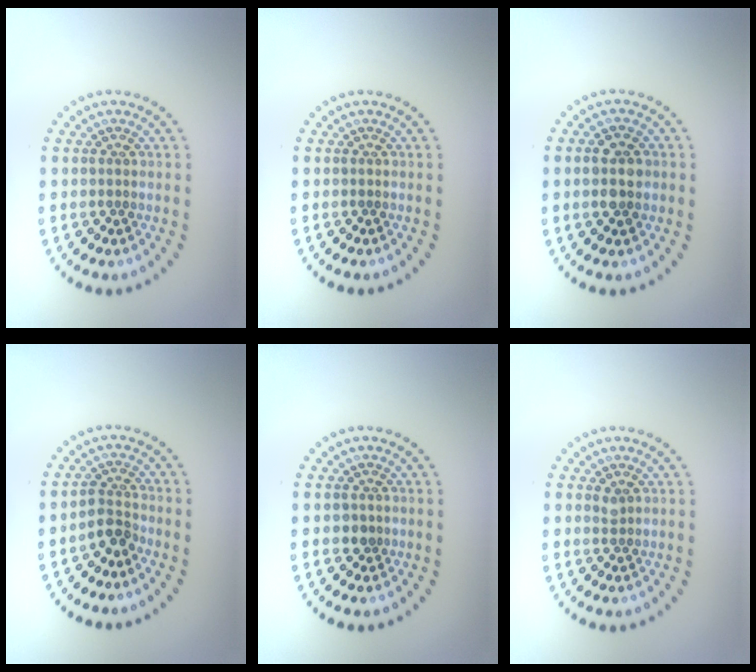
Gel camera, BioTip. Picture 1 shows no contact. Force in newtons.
{"total": 0.0}
{"total": 2.9, "press": 2.9, "slide": 0.2}
{"total": 2.3, "press": 1.8, "slide": 1.4}
{"total": 1.3, "press": 1.1, "slide": 0.7}
{"total": 0.7, "press": 0.5, "slide": 0.5}